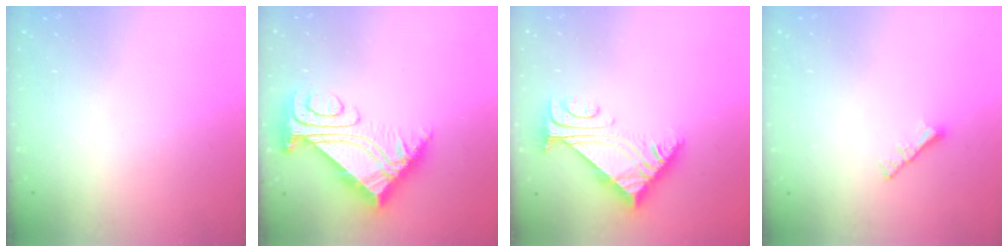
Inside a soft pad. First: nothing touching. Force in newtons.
{"total": 9.5, "press": 9.4, "slide": 1.1}
{"total": 5.6, "press": 5.5, "slide": 0.8}
{"total": 2.2, "press": 2.1, "slide": 0.6}